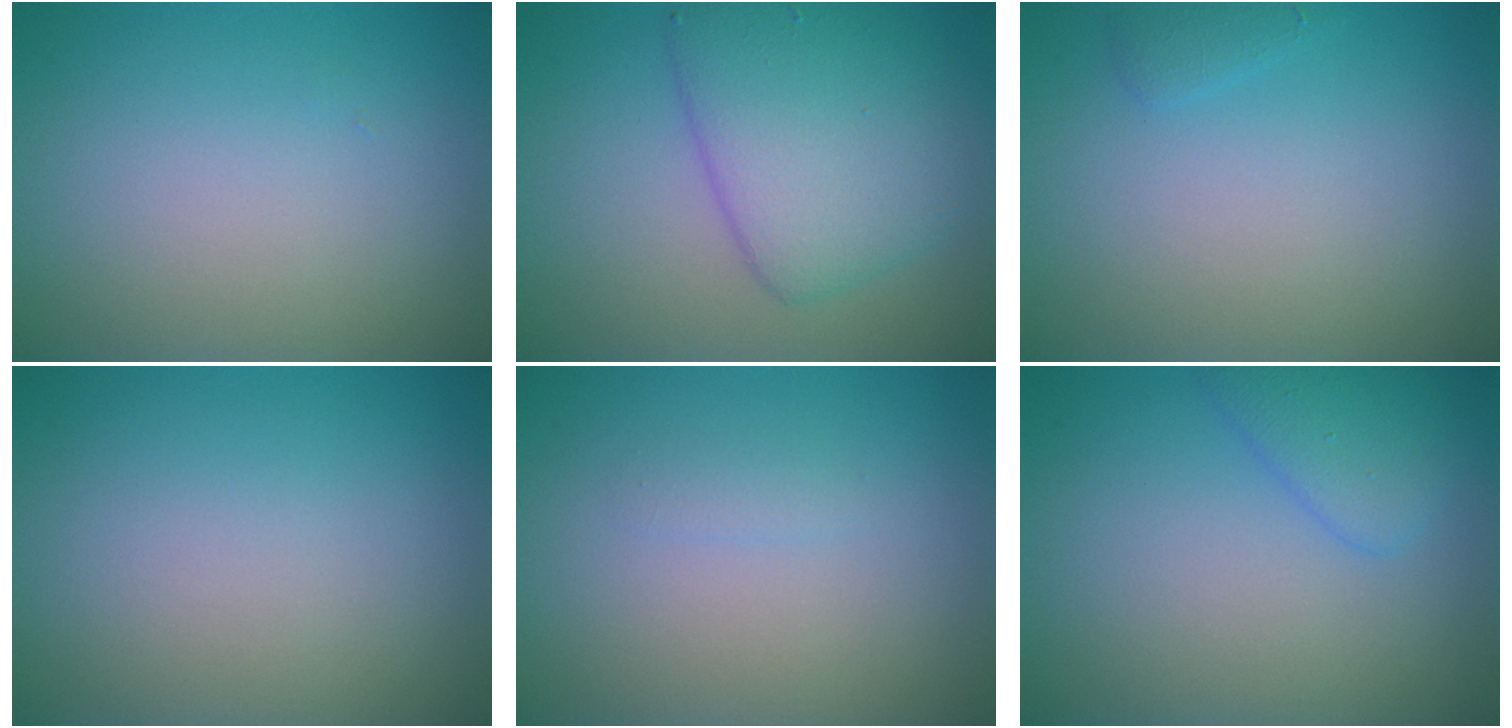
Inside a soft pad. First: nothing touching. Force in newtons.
{"total": 6.0, "press": 6.0, "slide": 0.2}
{"total": 0.8, "press": 0.8, "slide": 0.1}
{"total": 0.0}
{"total": 0.7, "press": 0.7, "slide": 0.0}
{"total": 2.4, "press": 2.4, "slide": 0.1}